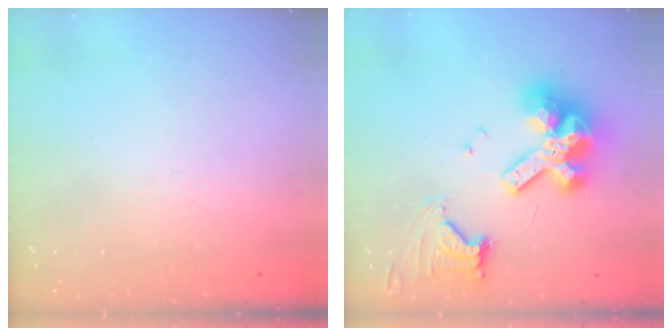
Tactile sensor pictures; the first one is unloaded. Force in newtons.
{"total": 14.8, "press": 14.8, "slide": 1.4}